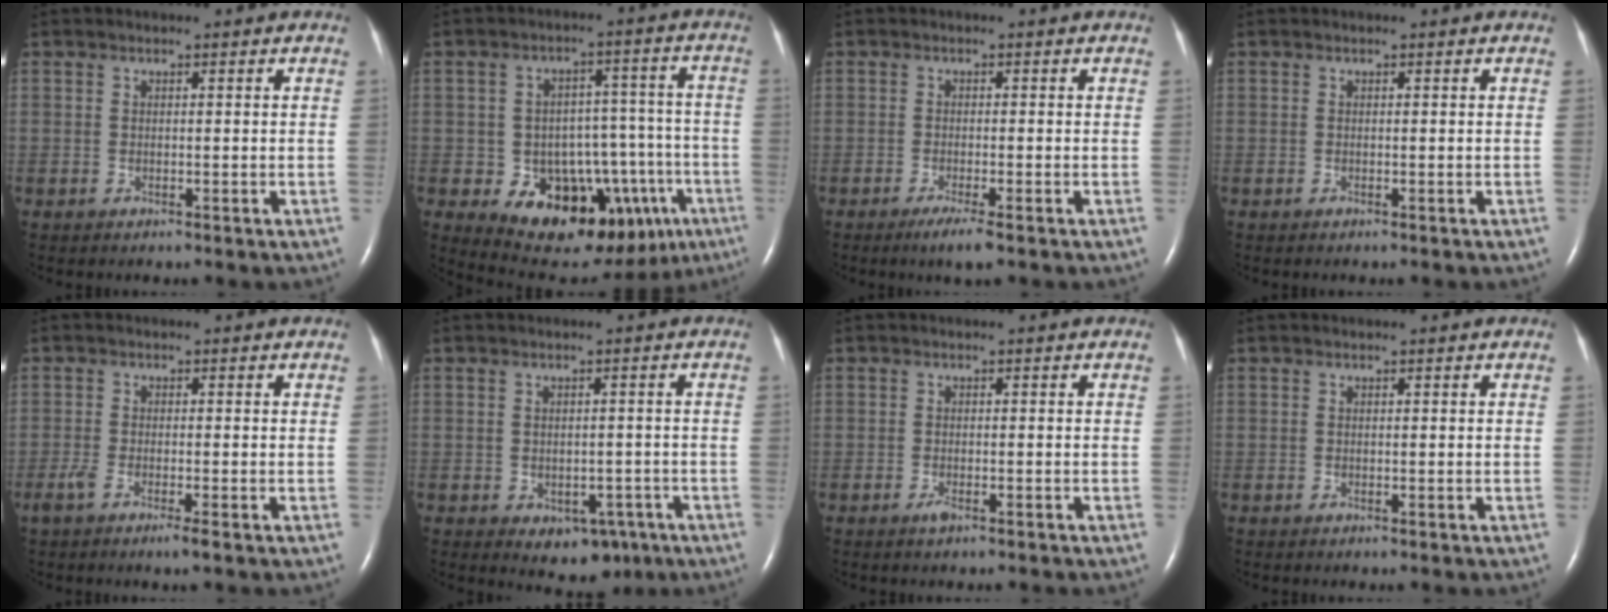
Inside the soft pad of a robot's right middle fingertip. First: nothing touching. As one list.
[{"total": 17.4, "force": [-8.1, 10.1, 11.7], "torque": [-0.130, 0.040, -0.099]}, {"total": 3.0, "force": [-1.9, 0.0, 2.3], "torque": [-0.047, -0.010, -0.035]}, {"total": 0.0}, {"total": 2.6, "force": [-1.6, 0.1, 2.1], "torque": [-0.047, -0.007, -0.035]}, {"total": 5.3, "force": [-2.3, 3.6, 3.1], "torque": [-0.033, 0.008, -0.018]}, {"total": 1.2, "force": [-0.8, 0.2, 0.8], "torque": [-0.018, -0.002, -0.013]}, {"total": 0.0}]